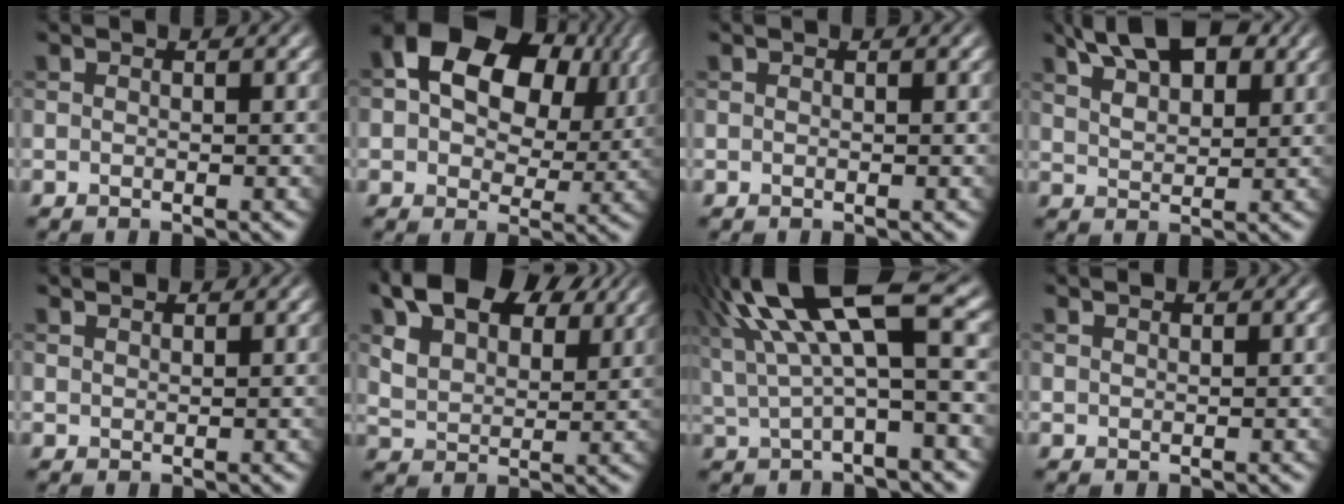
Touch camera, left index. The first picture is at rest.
{"total": 14.7, "force": [5.4, 9.6, 9.6], "torque": [-0.152, 0.030, 0.084]}
{"total": 0.0}
{"total": 7.6, "force": [4.8, 3.4, 4.8], "torque": [-0.081, 0.022, 0.075]}
{"total": 1.4, "force": [1.4, 0.3, 0.2], "torque": [-0.006, 0.001, 0.027]}
{"total": 12.0, "force": [7.4, 6.4, 7.0], "torque": [-0.139, 0.027, 0.109]}
{"total": 10.7, "force": [3.9, 2.8, 9.6], "torque": [-0.178, 0.026, 0.068]}
{"total": 1.0, "force": [1.0, 0.2, 0.1], "torque": [-0.005, 0.002, 0.021]}